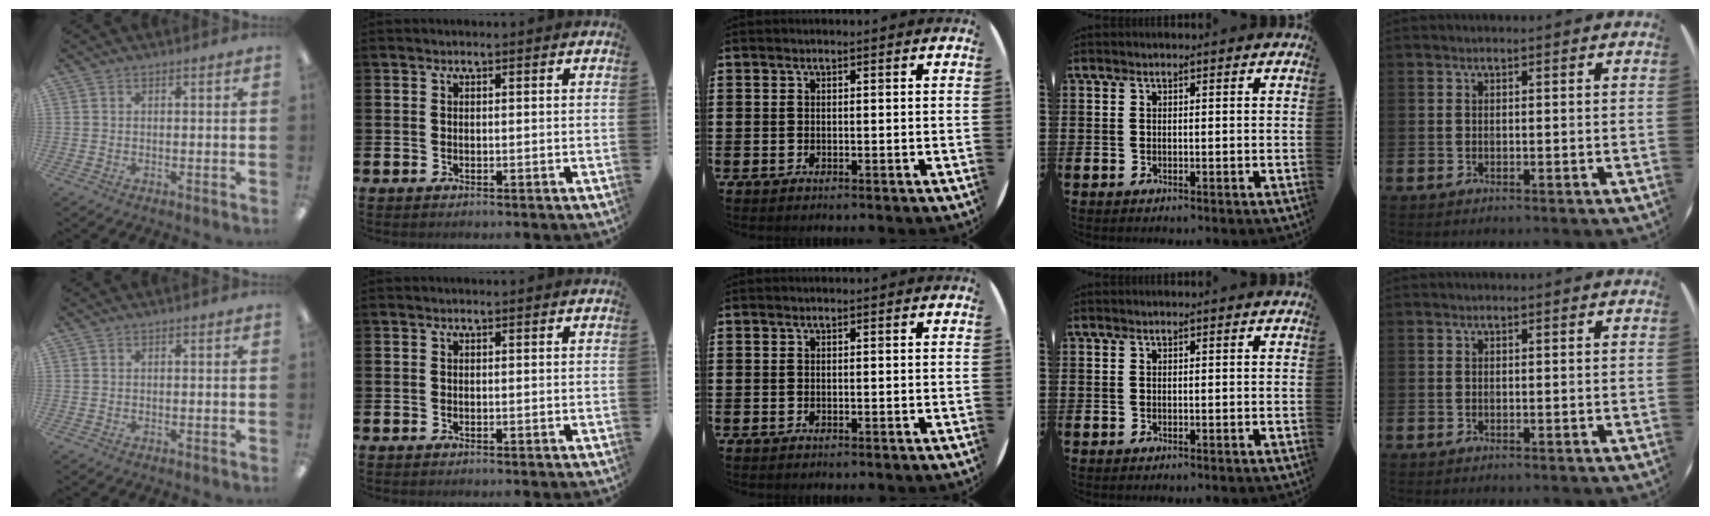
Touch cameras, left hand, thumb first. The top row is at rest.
{}